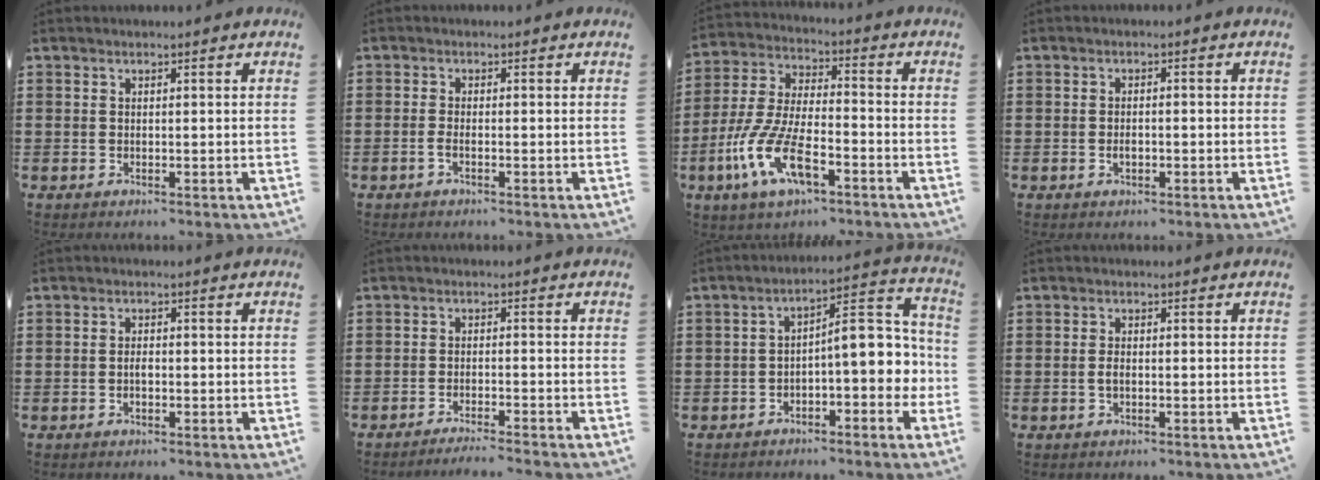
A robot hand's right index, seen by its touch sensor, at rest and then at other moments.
{"total": 1.4, "force": [-0.7, 0.1, 1.1], "torque": [-0.021, -0.003, -0.012]}
{"total": 10.9, "force": [-5.3, 4.0, 8.7], "torque": [-0.216, -0.013, -0.107]}
{"total": 1.4, "force": [-0.5, 0.6, 1.2], "torque": [-0.024, -0.001, -0.009]}
{"total": 1.6, "force": [-0.5, 0.8, 1.3], "torque": [-0.026, 0.002, -0.010]}
{"total": 2.2, "force": [-2.1, -0.5, 0.5], "torque": [-0.009, -0.001, -0.043]}
{"total": 7.9, "force": [-0.1, 3.5, 7.1], "torque": [-0.099, -0.013, -0.013]}
{"total": 1.4, "force": [-0.3, 0.5, 1.3], "torque": [-0.033, -0.004, -0.009]}